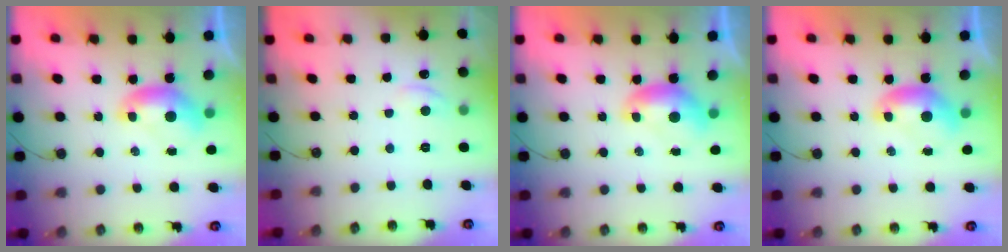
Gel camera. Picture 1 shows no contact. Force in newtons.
{"total": 1.6, "press": 1.5, "slide": 0.5}
{"total": 0.0}
{"total": 0.0}